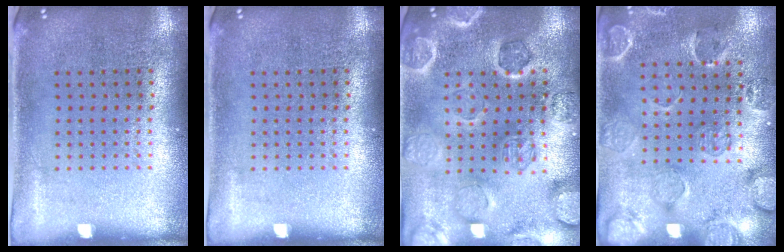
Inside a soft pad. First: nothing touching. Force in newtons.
{"total": 0.0}
{"total": 2.4, "press": 2.4, "slide": 0.2}
{"total": 2.7, "press": 1.8, "slide": 2.0}